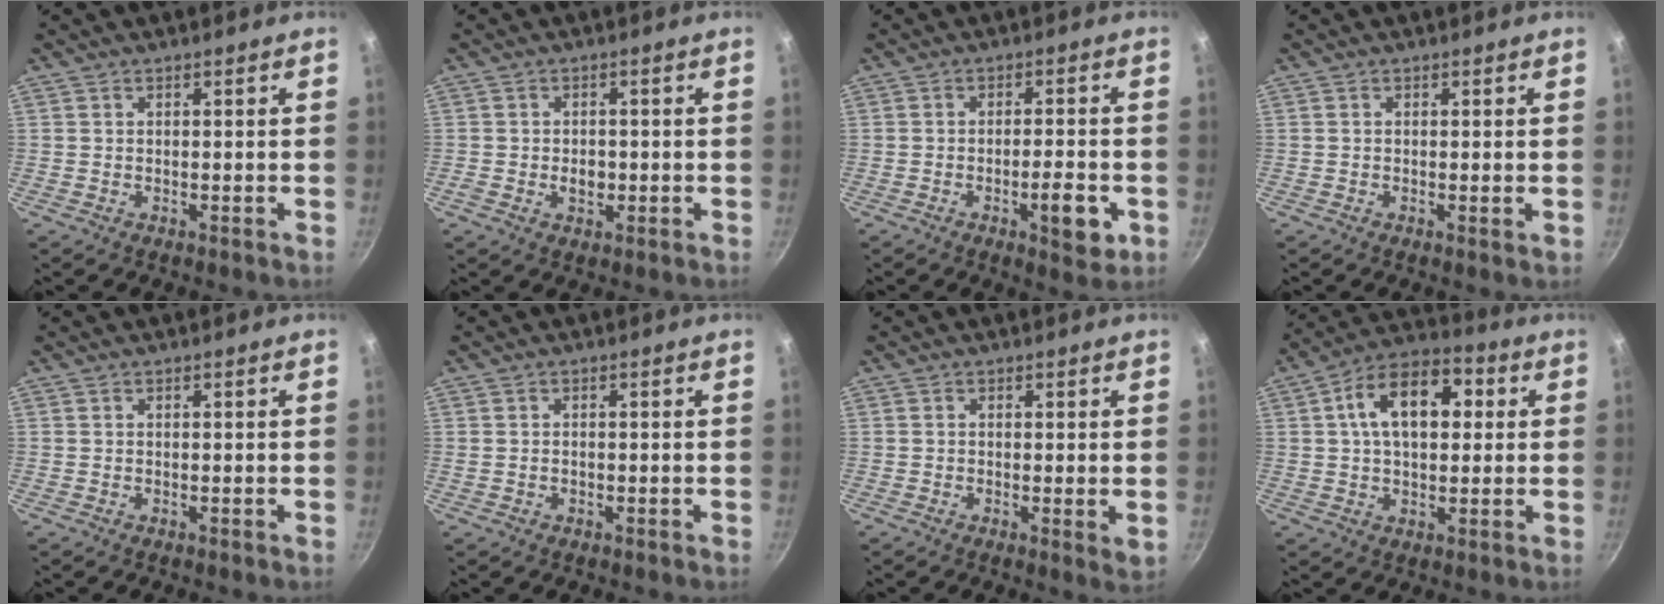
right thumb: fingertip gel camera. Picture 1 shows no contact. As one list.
[{"total": 3.0, "force": [-0.6, 2.2, 2.0], "torque": [-0.022, 0.003, -0.009]}, {"total": 7.0, "force": [-2.4, 2.4, 6.2], "torque": [-0.075, 0.011, -0.031]}, {"total": 0.6, "force": [0.0, 0.1, 0.6], "torque": [-0.011, -0.002, -0.002]}, {"total": 0.0}, {"total": 0.7, "force": [-0.1, 0.5, 0.5], "torque": [-0.008, 0.003, -0.001]}, {"total": 2.2, "force": [0.1, 0.6, 2.1], "torque": [-0.032, -0.007, -0.001]}, {"total": 14.8, "force": [3.0, 8.9, 11.4], "torque": [-0.145, 0.021, 0.033]}]